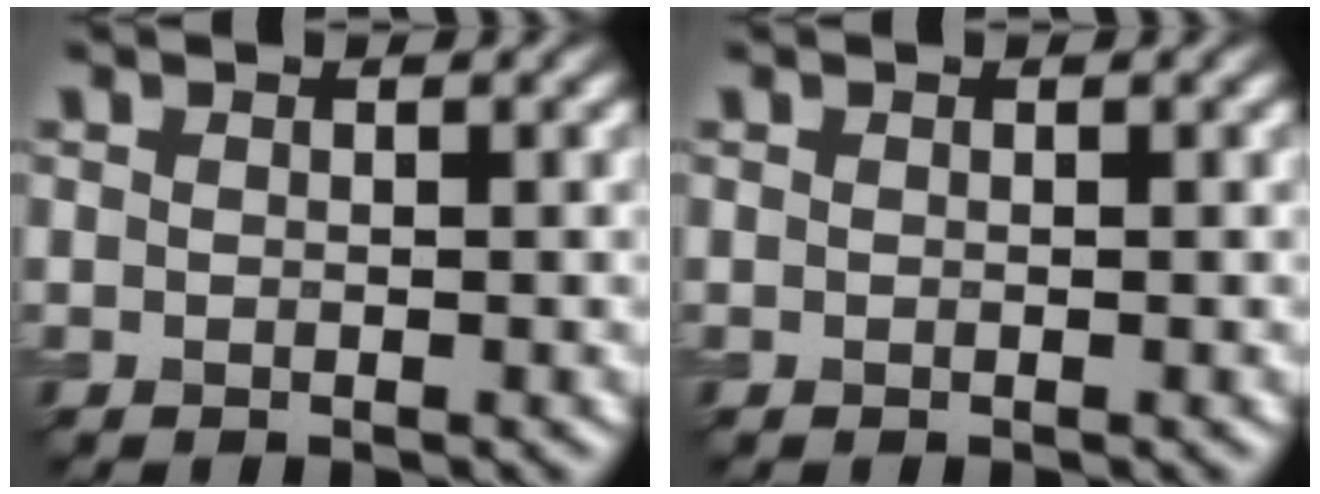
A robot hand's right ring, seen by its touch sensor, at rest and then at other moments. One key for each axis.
{"total": 0.0}